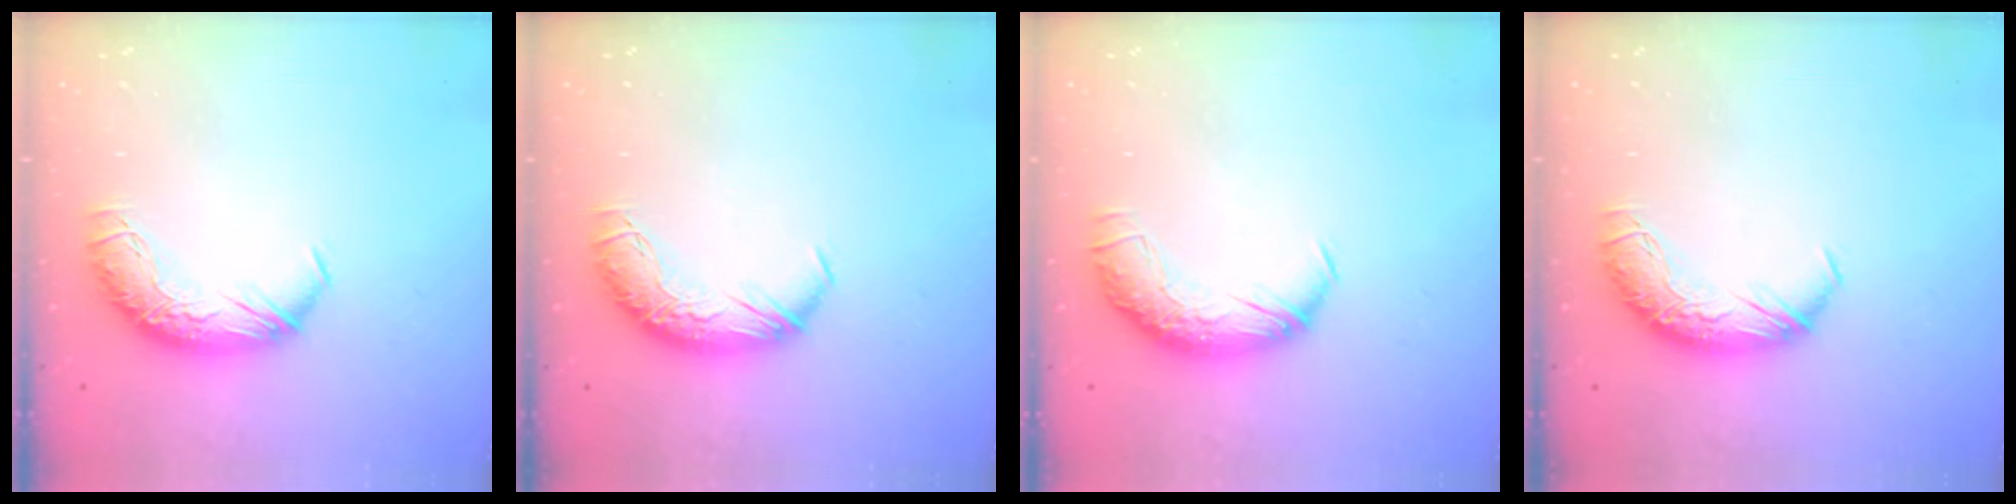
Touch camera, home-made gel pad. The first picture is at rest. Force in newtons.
{"total": 0.0}
{"total": 1.7, "press": 0.6, "slide": 1.6}
{"total": 0.0}